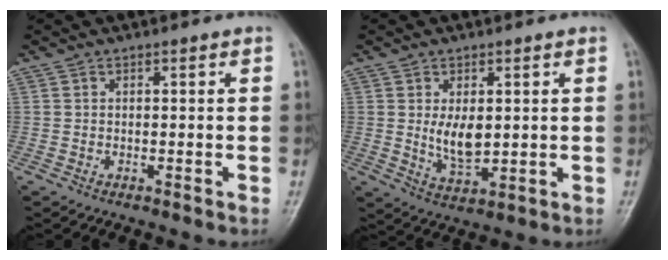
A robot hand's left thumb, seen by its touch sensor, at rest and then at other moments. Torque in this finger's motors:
{"motor_torque": [0.11, 0.26, 0.19, -0.07, 0.05]}